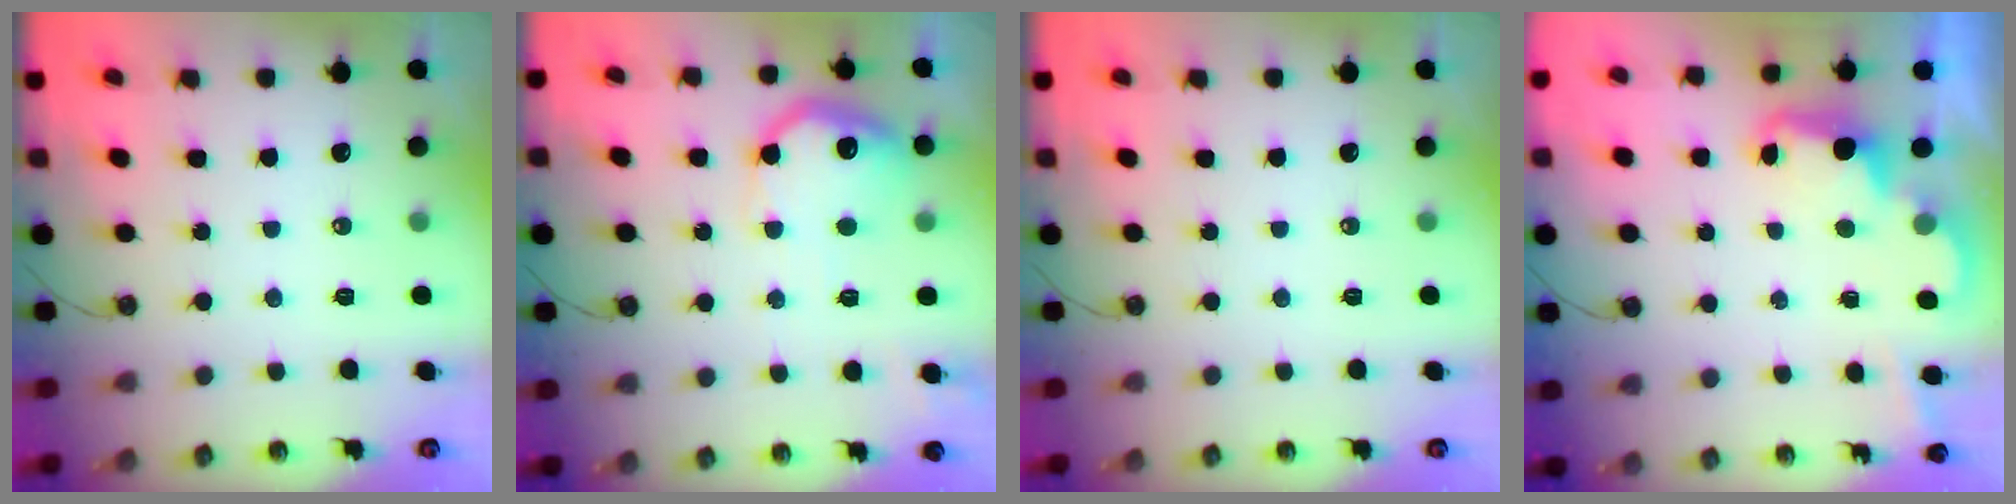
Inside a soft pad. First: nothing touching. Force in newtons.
{"total": 14.6, "press": 14.5, "slide": 0.8}
{"total": 0.0}
{"total": 2.6, "press": 2.5, "slide": 0.6}